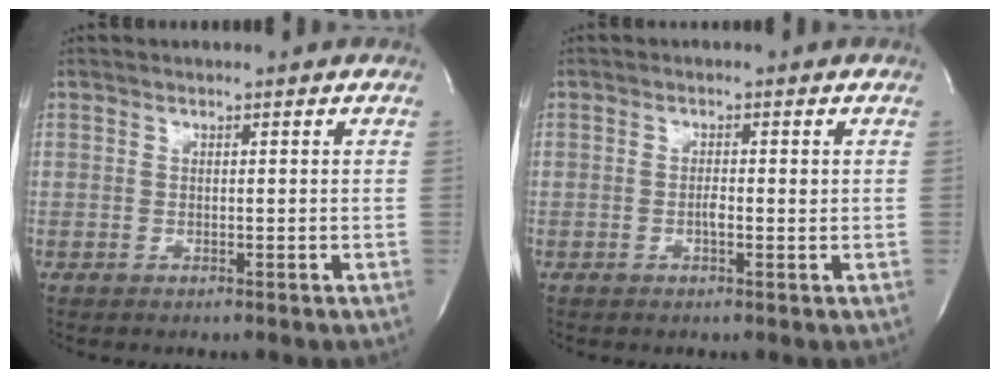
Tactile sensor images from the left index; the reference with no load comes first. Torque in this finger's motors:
{"motor_torque": [0.14, -0.11, 0.00, 0.00]}